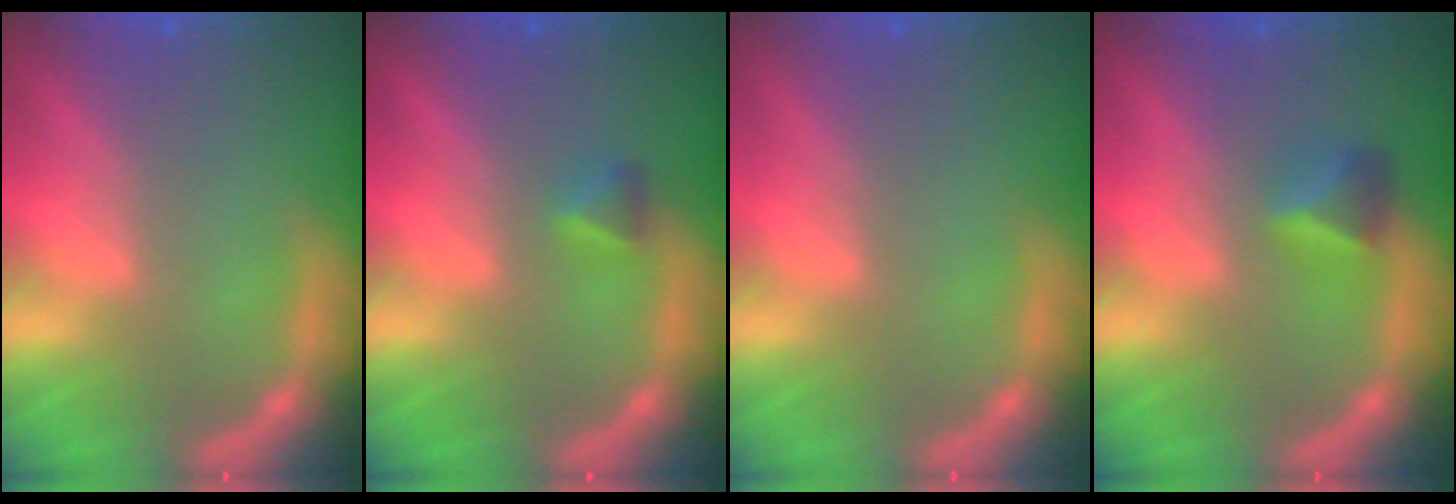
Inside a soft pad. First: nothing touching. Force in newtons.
{"total": 1.4}
{"total": 0.0}
{"total": 2.4}